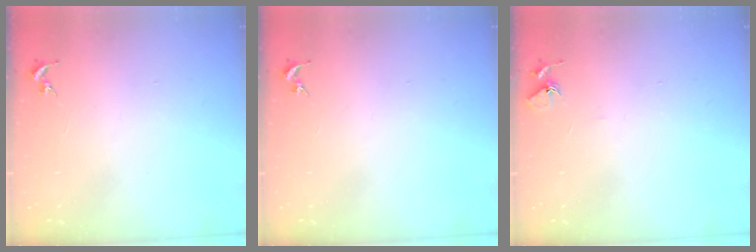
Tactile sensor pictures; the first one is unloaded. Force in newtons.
{"total": 0.0}
{"total": 5.7, "press": 5.7, "slide": 0.7}